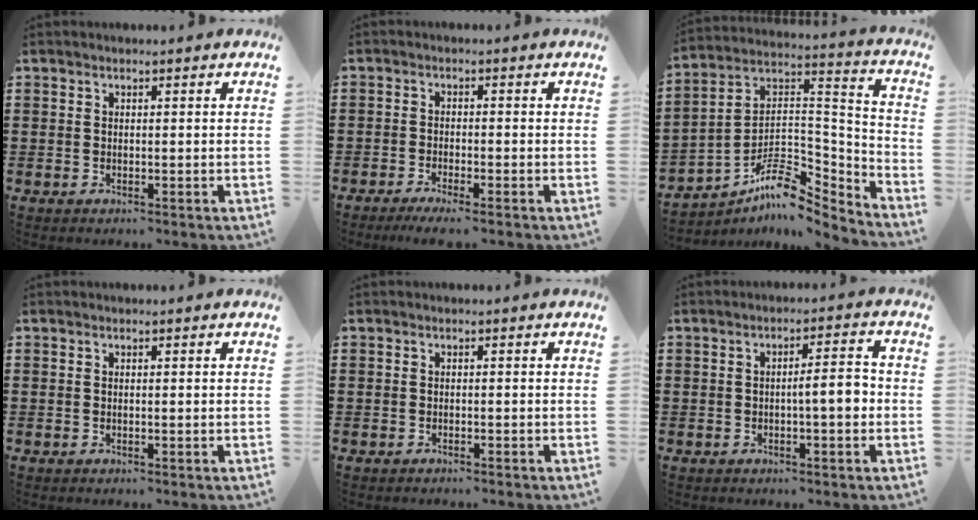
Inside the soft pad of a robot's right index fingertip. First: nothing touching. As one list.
[{"total": 2.1, "force": [-1.9, 0.0, 0.8], "torque": [-0.013, 0.002, -0.037]}, {"total": 8.8, "force": [-6.1, 3.7, 5.1], "torque": [-0.111, -0.009, -0.121]}, {"total": 0.0}, {"total": 0.6, "force": [-0.6, 0.1, 0.0], "torque": [-0.001, -0.001, -0.013]}, {"total": 4.2, "force": [-0.8, 0.6, 4.1], "torque": [-0.072, 0.004, -0.017]}]